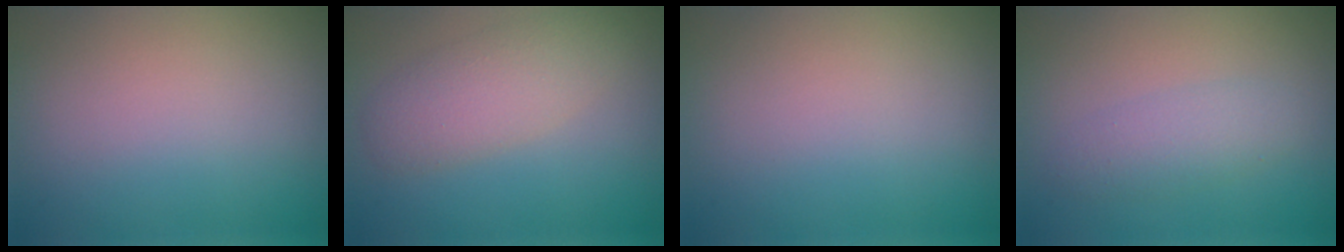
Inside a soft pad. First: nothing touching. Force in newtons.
{"total": 3.6, "press": 3.6, "slide": 0.4}
{"total": 0.0}
{"total": 2.2, "press": 2.2, "slide": 0.1}